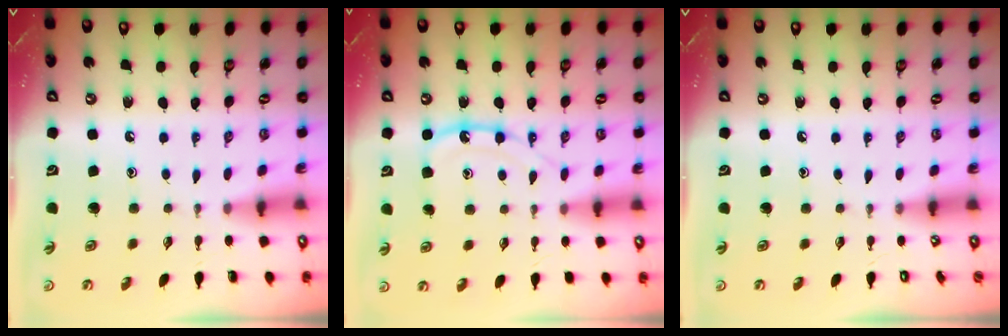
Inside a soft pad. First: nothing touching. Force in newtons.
{"total": 11.6, "press": 11.6, "slide": 1.0}
{"total": 0.0}